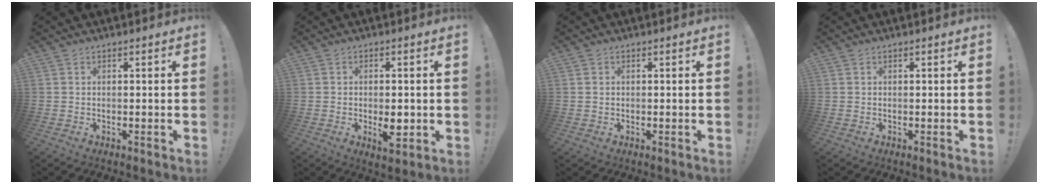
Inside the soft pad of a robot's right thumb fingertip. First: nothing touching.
{"total": 5.7, "force": [-1.1, 2.6, 5.0], "torque": [-0.075, 0.001, -0.015]}
{"total": 0.7, "force": [0.2, 0.6, 0.1], "torque": [-0.005, 0.005, 0.005]}
{"total": 0.0}